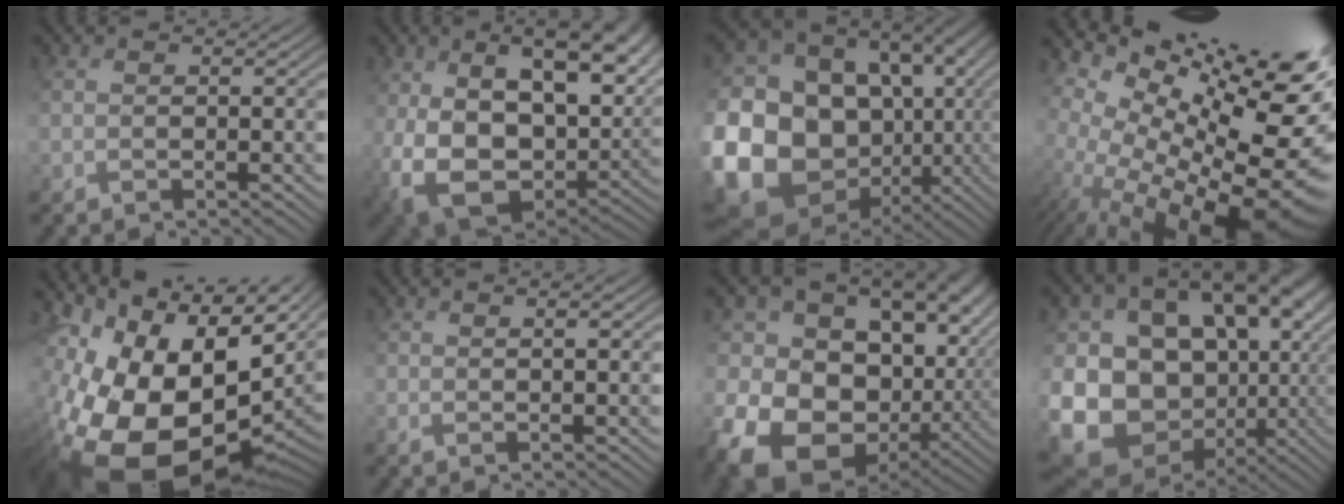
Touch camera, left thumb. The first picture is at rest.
{"total": 20.4, "force": [3.1, 13.6, 14.9], "torque": [-0.271, -0.042, 0.095]}
{"total": 23.2, "force": [-4.0, 19.7, 11.7], "torque": [-0.309, -0.026, -0.080]}
{"total": 17.1, "force": [-0.7, 9.8, 14.0], "torque": [-0.177, -0.020, 0.029]}
{"total": 20.8, "force": [-4.2, 12.8, 15.8], "torque": [-0.284, -0.046, -0.043]}
{"total": 2.6, "force": [0.4, 0.5, 2.5], "torque": [-0.043, 0.005, 0.005]}
{"total": 19.6, "force": [-1.8, 14.5, 13.0], "torque": [-0.258, -0.035, -0.001]}
{"total": 20.7, "force": [0.2, 17.8, 10.7], "torque": [-0.211, -0.012, 0.011]}